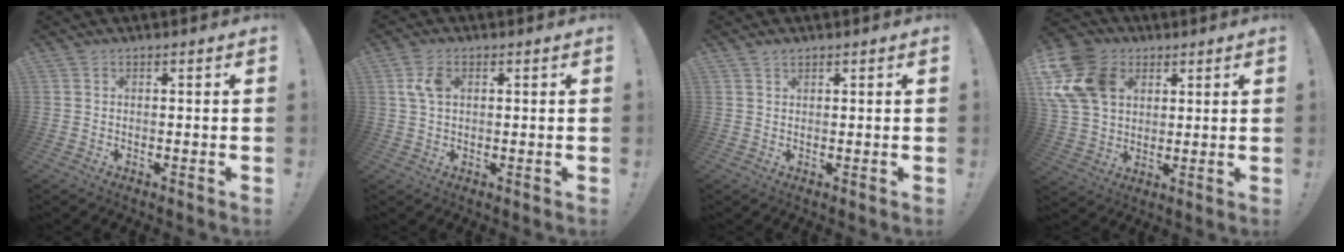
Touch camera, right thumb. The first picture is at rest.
{"total": 5.5, "force": [1.6, 3.3, 4.1], "torque": [-0.086, 0.006, 0.029]}
{"total": 1.3, "force": [1.0, 0.5, 0.5], "torque": [-0.008, -0.003, 0.019]}
{"total": 17.4, "force": [5.6, 13.1, 9.9], "torque": [-0.193, -0.015, 0.110]}